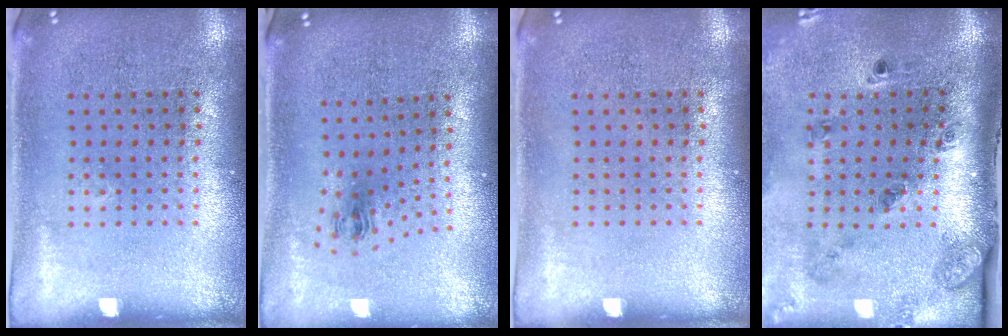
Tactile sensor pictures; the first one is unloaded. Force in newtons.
{"total": 1.0, "press": 0.4, "slide": 0.9}
{"total": 0.0}
{"total": 2.0, "press": 1.6, "slide": 1.3}